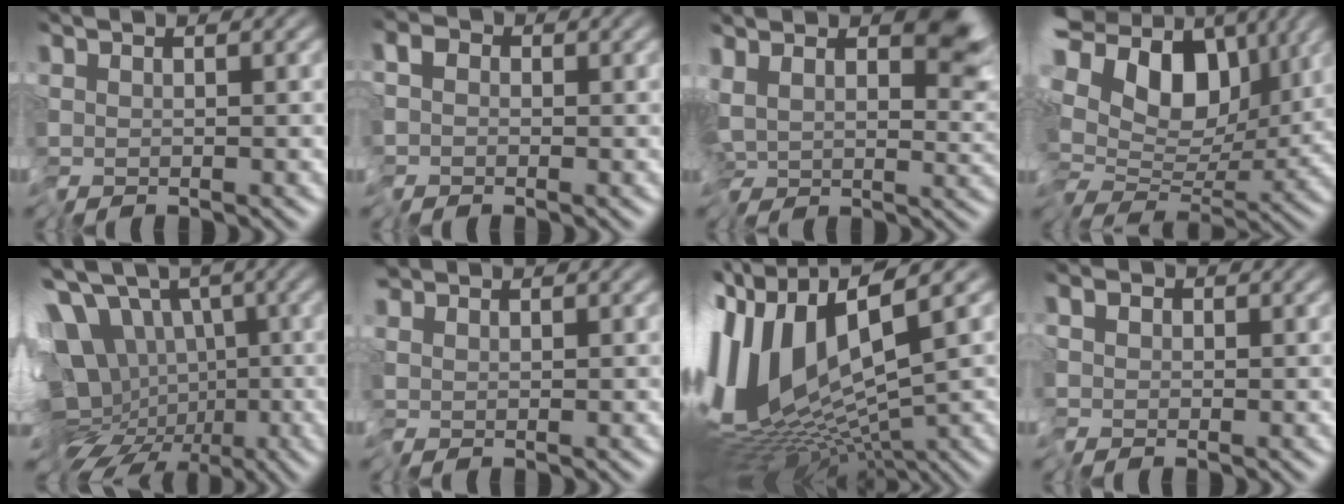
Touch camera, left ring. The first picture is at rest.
{"total": 1.2, "force": [-0.6, 1.1, 0.2], "torque": [0.000, 0.000, -0.017]}
{"total": 7.7, "force": [2.8, 4.8, 5.3], "torque": [-0.117, -0.004, 0.050]}
{"total": 11.2, "force": [2.3, 7.8, 7.8], "torque": [-0.152, -0.003, 0.054]}
{"total": 13.0, "force": [0.7, 10.1, 8.2], "torque": [-0.146, -0.011, 0.028]}
{"total": 1.2, "force": [0.7, 0.7, 0.7], "torque": [-0.017, 0.004, 0.013]}
{"total": 13.6, "force": [0.5, 5.1, 12.6], "torque": [-0.274, -0.001, 0.029]}
{"total": 1.0, "force": [-0.4, 0.9, 0.3], "torque": [-0.001, 0.001, -0.012]}